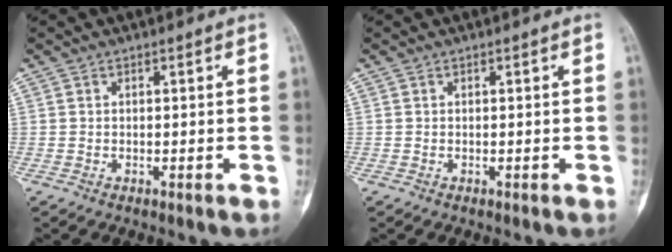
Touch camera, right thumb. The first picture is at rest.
{"total": 0.0}